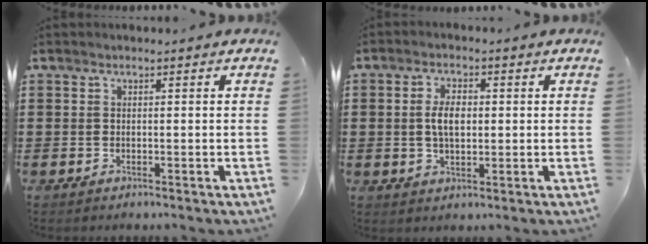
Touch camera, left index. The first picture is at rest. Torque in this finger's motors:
{"motor_torque": [1.11, 1.02, 0.55, 0.15]}